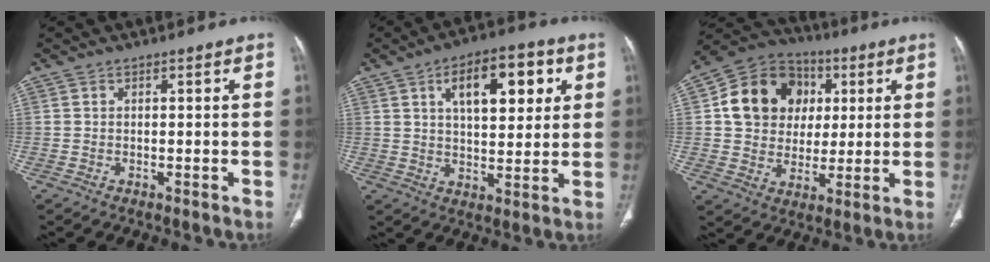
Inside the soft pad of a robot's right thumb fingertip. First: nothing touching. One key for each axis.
{"total": 14.1, "fx": 5.2, "fy": 6.8, "fz": 11.2, "tx": -0.131, "ty": -0.004, "tz": 0.080}
{"total": 16.0, "fx": 3.4, "fy": 13.7, "fz": 7.6, "tx": -0.103, "ty": 0.010, "tz": 0.057}